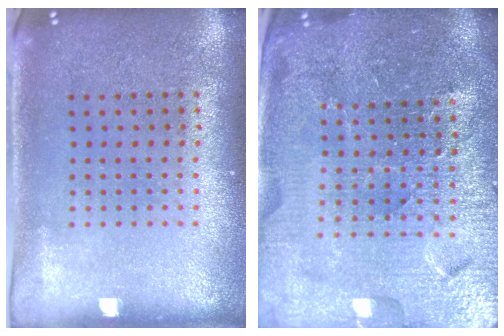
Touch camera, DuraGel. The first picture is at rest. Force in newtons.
{"total": 5.2, "press": 4.8, "slide": 2.1}